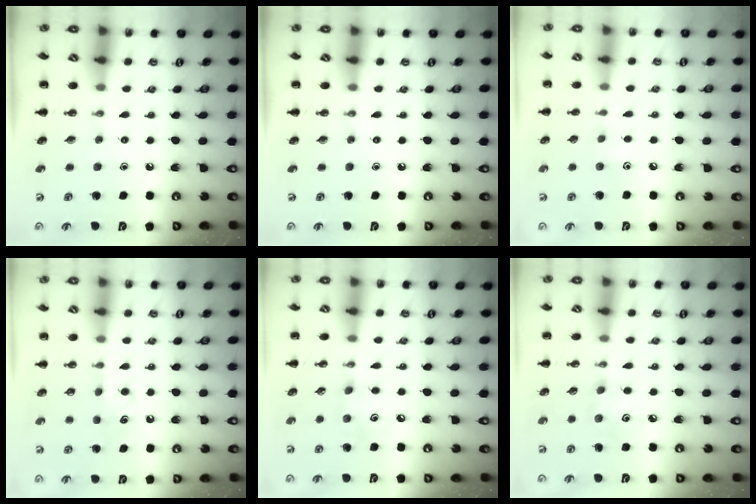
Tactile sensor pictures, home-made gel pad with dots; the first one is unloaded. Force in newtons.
{"total": 0.0}
{"total": 4.5, "press": 4.4, "slide": 1.2}
{"total": 6.7, "press": 6.6, "slide": 1.5}
{"total": 3.8, "press": 3.7, "slide": 0.7}
{"total": 3.9, "press": 3.8, "slide": 0.9}